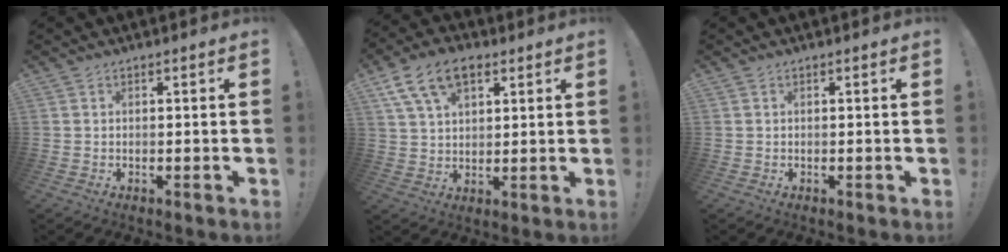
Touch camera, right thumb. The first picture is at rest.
{"total": 12.6, "force": [6.2, 7.5, 8.0], "torque": [-0.142, -0.016, 0.116]}
{"total": 0.0}